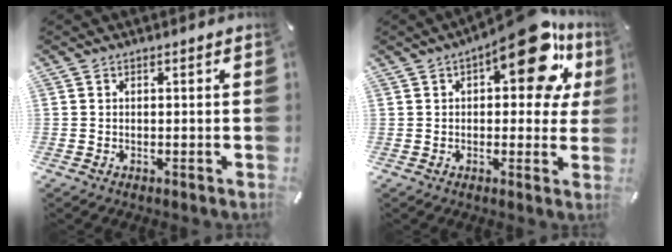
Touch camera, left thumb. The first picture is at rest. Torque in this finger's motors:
{"motor_torque": [2.50, 2.50, 1.64, -1.13, 0.18]}